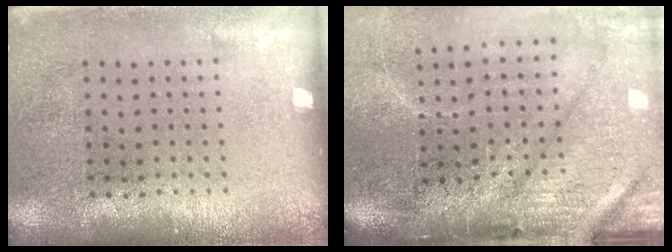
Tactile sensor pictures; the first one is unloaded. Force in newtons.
{"total": 4.2, "press": 3.6, "slide": 2.3}